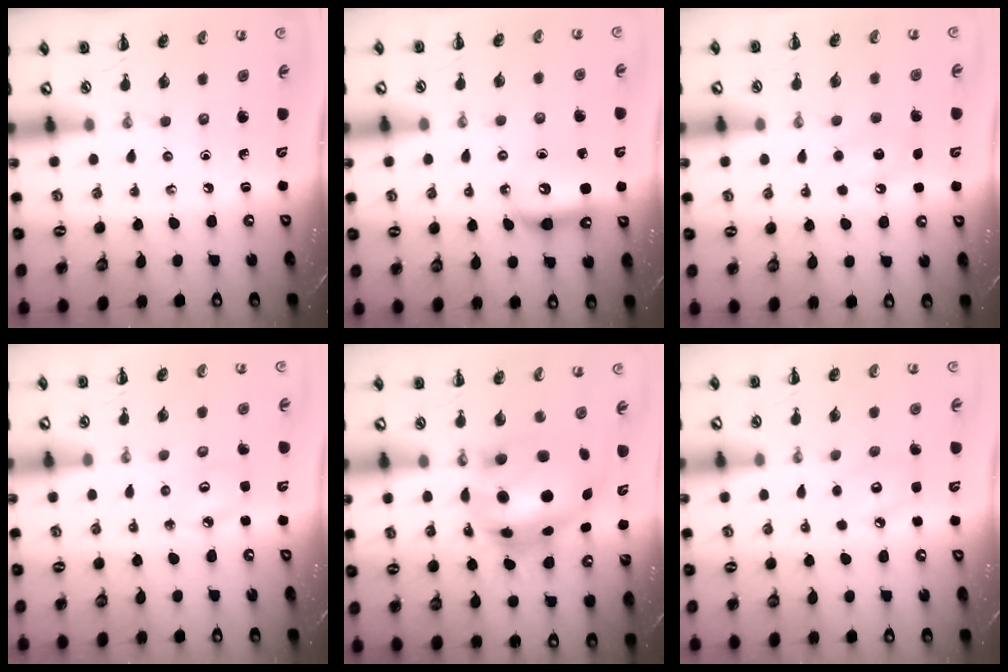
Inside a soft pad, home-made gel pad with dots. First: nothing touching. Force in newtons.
{"total": 8.0, "press": 8.0, "slide": 0.9}
{"total": 7.2, "press": 7.0, "slide": 1.8}
{"total": 3.5, "press": 3.4, "slide": 0.5}
{"total": 14.3, "press": 13.8, "slide": 3.7}
{"total": 5.1, "press": 5.1, "slide": 0.6}